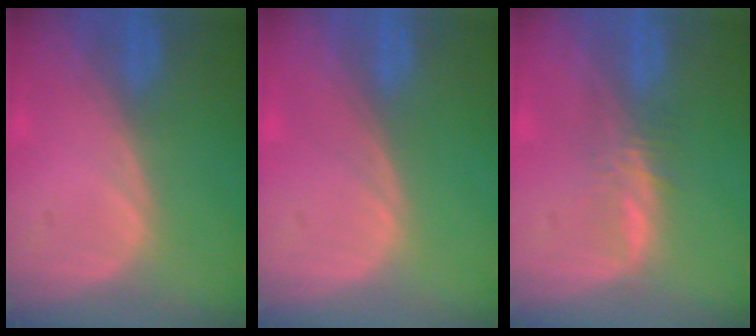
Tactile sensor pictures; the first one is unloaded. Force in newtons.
{"total": 0.0}
{"total": 2.4, "press": 2.4, "slide": 0.2}